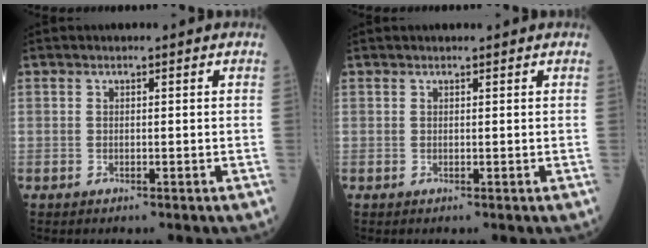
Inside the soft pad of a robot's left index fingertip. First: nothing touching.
{"total": 1.1, "force": [1.1, 0.2, 0.2], "torque": [-0.009, 0.012, 0.019]}